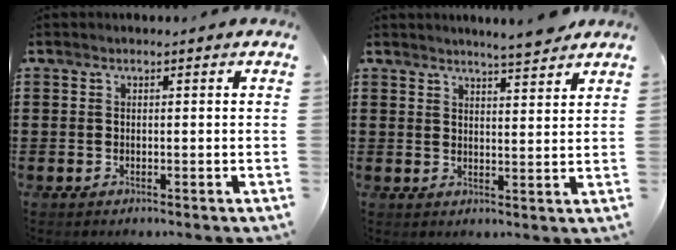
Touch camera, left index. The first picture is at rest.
{"total": 3.9, "force": [3.8, -0.3, 1.0], "torque": [-0.031, -0.012, 0.069]}